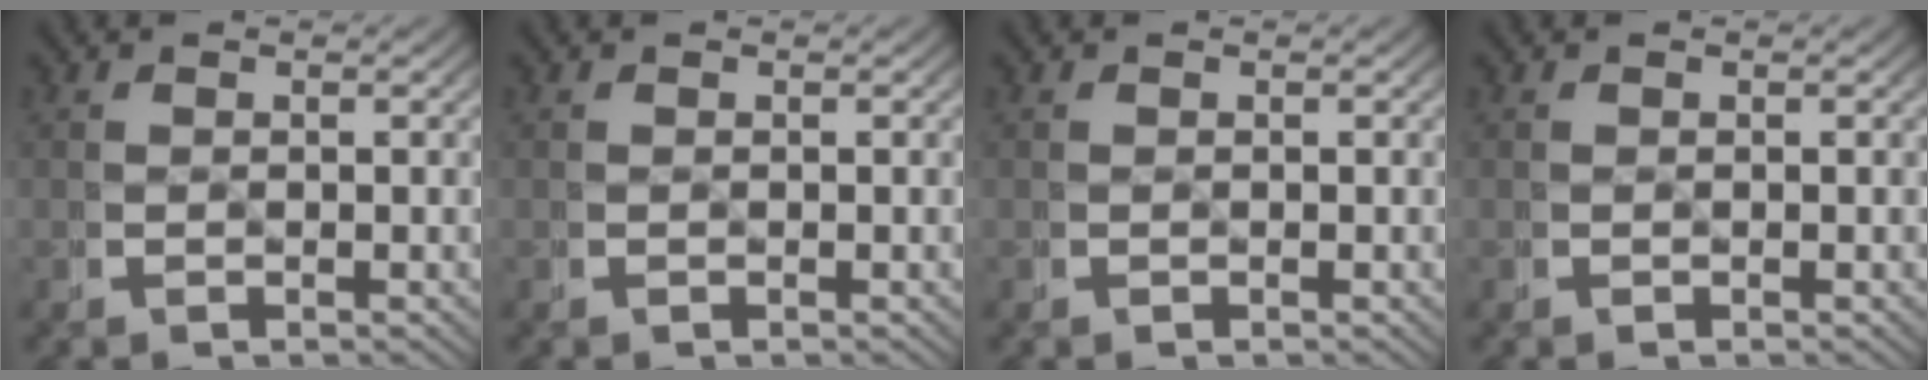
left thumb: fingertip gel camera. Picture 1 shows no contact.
{"total": 0.0}
{"total": 0.0}
{"total": 0.0}